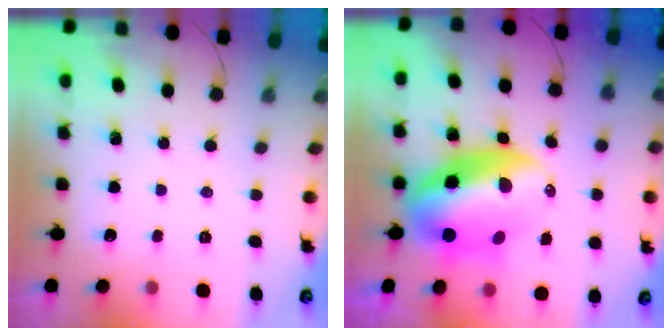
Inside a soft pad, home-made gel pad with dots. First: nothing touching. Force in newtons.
{"total": 15.6, "press": 15.2, "slide": 3.9}